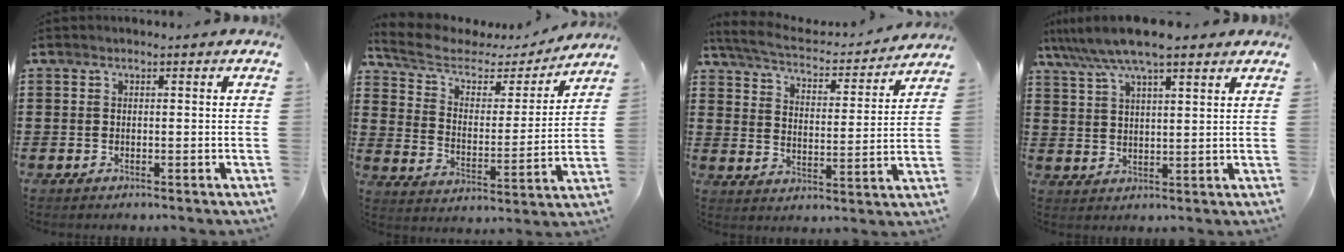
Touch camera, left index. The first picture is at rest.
{"total": 5.6, "force": [4.2, 2.8, 2.3], "torque": [-0.072, -0.019, 0.068]}
{"total": 4.6, "force": [4.3, 0.3, 1.4], "torque": [-0.053, -0.031, 0.068]}
{"total": 8.3, "force": [6.5, 1.3, 4.9], "torque": [-0.112, -0.012, 0.117]}